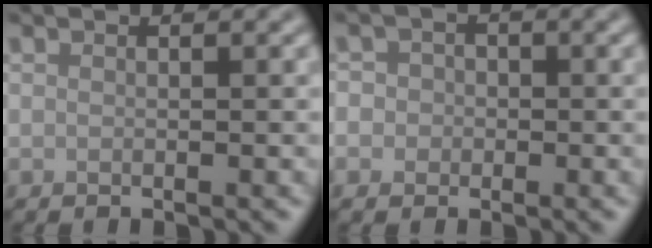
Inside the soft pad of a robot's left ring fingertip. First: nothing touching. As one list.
[{"total": 3.5, "force": [-0.3, 3.3, 1.0], "torque": [0.010, 0.016, -0.033]}]